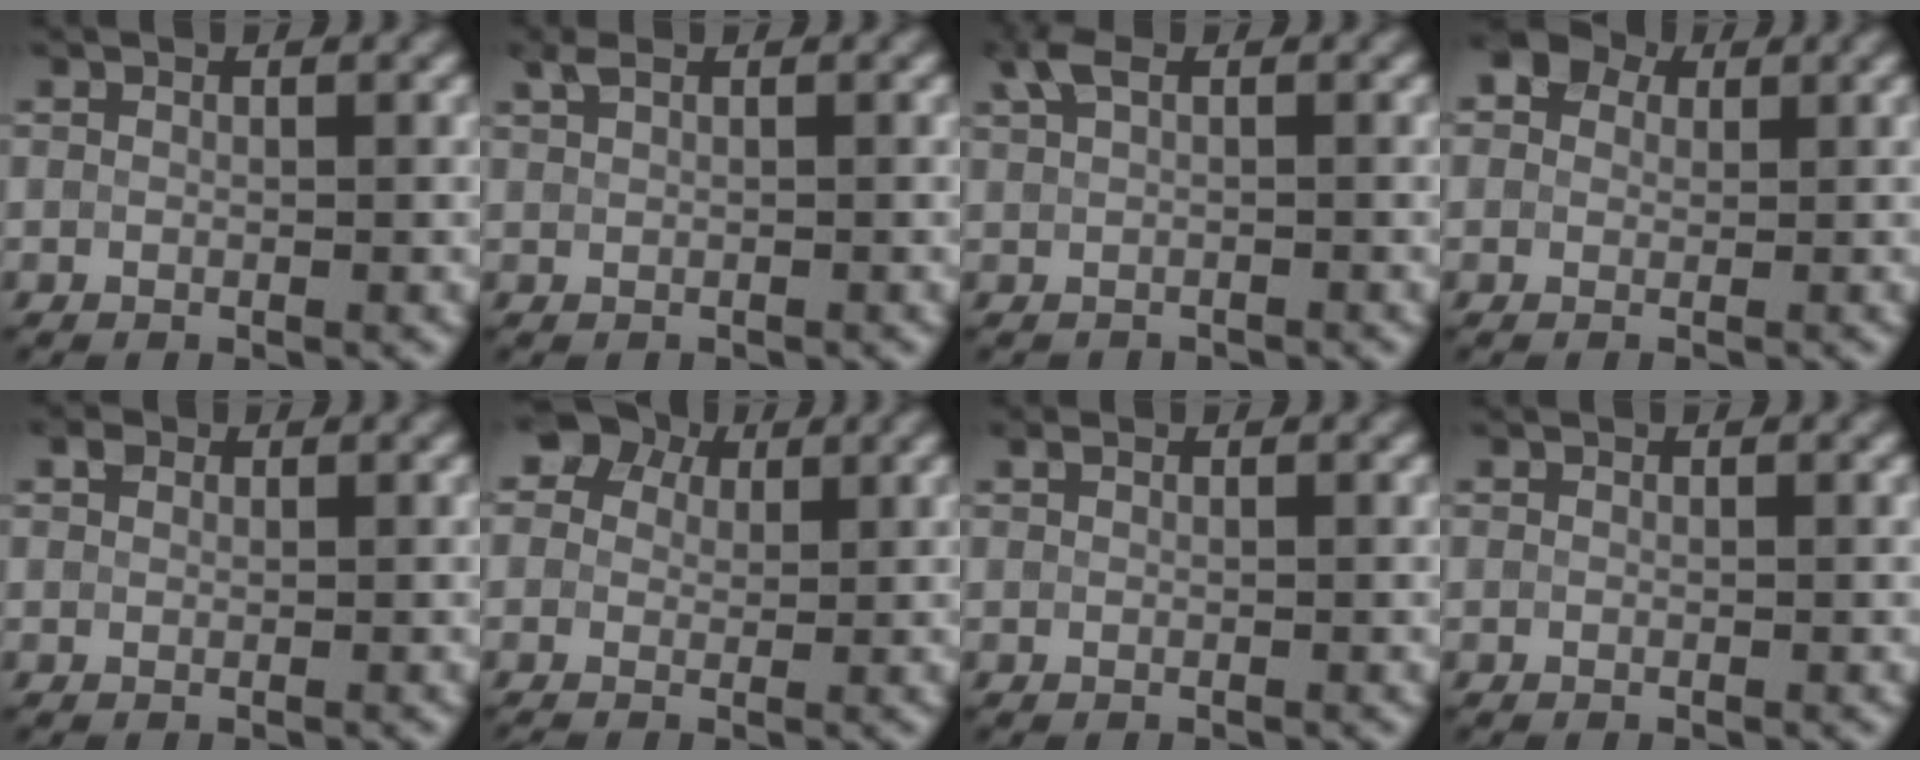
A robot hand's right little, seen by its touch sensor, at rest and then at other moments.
{"total": 0.9, "force": [0.7, 0.2, 0.5], "torque": [-0.012, 0.006, 0.014]}
{"total": 1.7, "force": [0.6, 0.9, 1.3], "torque": [-0.028, -0.003, 0.006]}
{"total": 4.1, "force": [1.7, 3.3, 1.8], "torque": [-0.014, 0.026, -0.005]}
{"total": 0.6, "force": [0.3, 0.5, 0.2], "torque": [0.001, 0.007, 0.000]}
{"total": 6.9, "force": [2.2, 5.6, 3.3], "torque": [-0.069, 0.031, 0.004]}
{"total": 0.0}
{"total": 0.0}